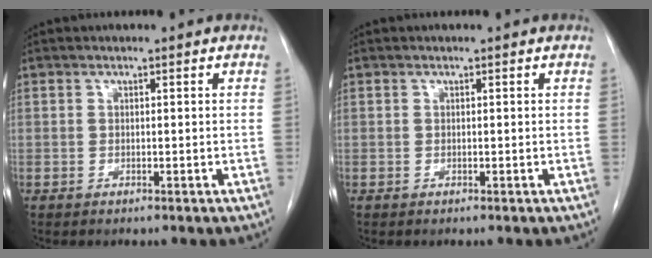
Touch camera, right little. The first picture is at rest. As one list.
[{"total": 0.0}]